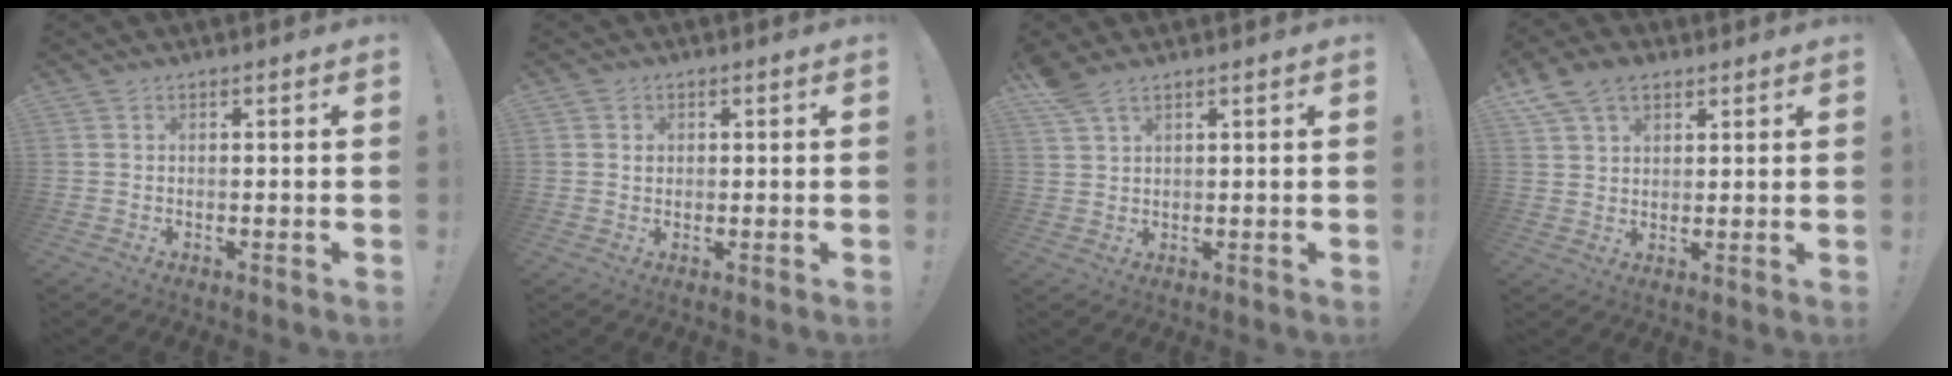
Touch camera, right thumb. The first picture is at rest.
{"total": 1.4, "force": [0.8, 1.2, 0.1], "torque": [0.012, -0.004, 0.011]}
{"total": 4.4, "force": [3.5, 1.2, 2.4], "torque": [-0.053, -0.012, 0.067]}
{"total": 8.7, "force": [5.3, 5.5, 4.1], "torque": [-0.072, -0.016, 0.105]}